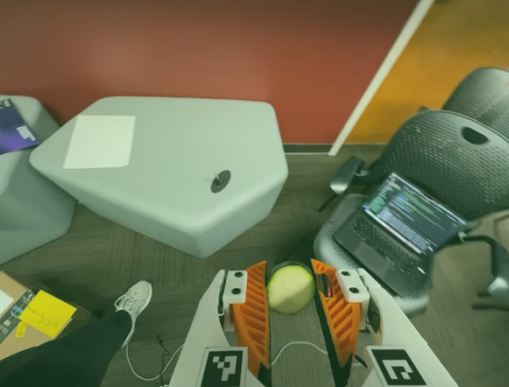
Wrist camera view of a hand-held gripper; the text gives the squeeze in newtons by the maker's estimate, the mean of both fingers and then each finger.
{"total": 10.8, "left": 11.8, "right": 9.7}